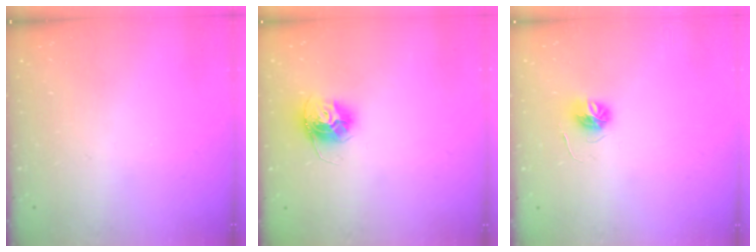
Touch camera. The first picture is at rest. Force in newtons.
{"total": 11.9, "press": 11.9, "slide": 1.0}
{"total": 5.2, "press": 5.2, "slide": 0.6}